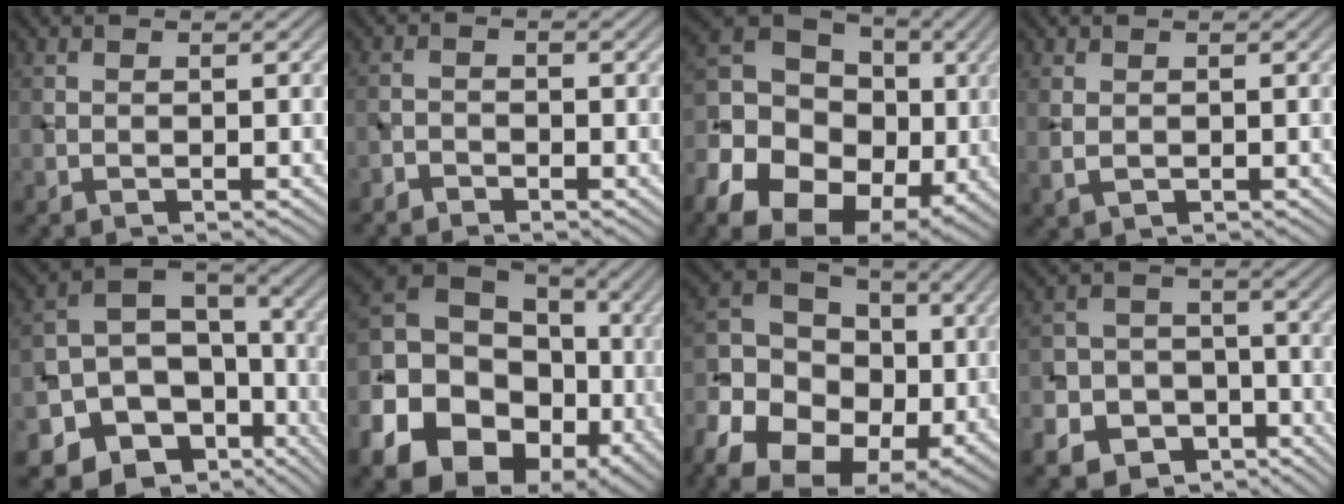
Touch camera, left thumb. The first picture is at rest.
{"total": 1.7, "force": [-1.5, 0.6, 0.5], "torque": [-0.009, 0.000, -0.033]}
{"total": 18.1, "force": [-4.1, 14.2, 10.4], "torque": [-0.255, -0.022, -0.072]}
{"total": 1.6, "force": [0.2, 1.1, 1.1], "torque": [-0.033, -0.003, 0.009]}
{"total": 16.6, "force": [-6.4, 13.0, 8.1], "torque": [-0.190, -0.030, -0.077]}
{"total": 22.3, "force": [-6.1, 17.5, 12.4], "torque": [-0.249, -0.017, -0.134]}
{"total": 15.3, "force": [-4.1, 11.9, 8.7], "torque": [-0.219, -0.022, -0.078]}
{"total": 13.1, "force": [-8.3, 9.5, 3.6], "torque": [-0.113, -0.041, -0.131]}